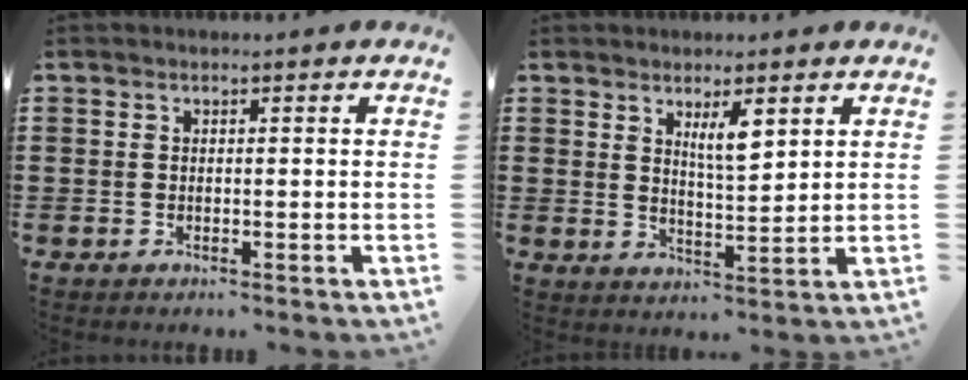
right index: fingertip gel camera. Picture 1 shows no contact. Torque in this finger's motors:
{"motor_torque": [0.18, -0.14, 0.24, 0.05]}